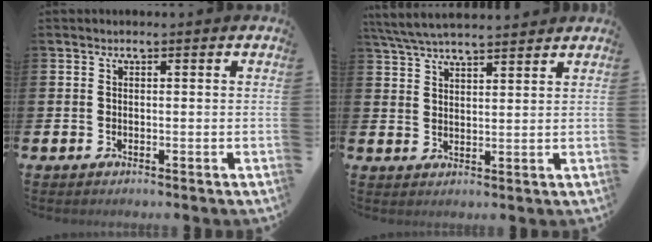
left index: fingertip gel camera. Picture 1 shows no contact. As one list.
[{"total": 5.3, "force": [5.0, 0.6, 1.5], "torque": [-0.047, -0.018, 0.093]}]